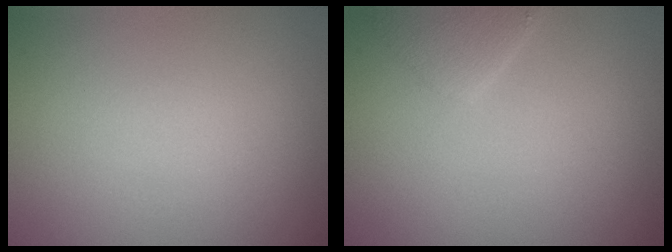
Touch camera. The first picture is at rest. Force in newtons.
{"total": 2.1, "press": 2.1, "slide": 0.1}